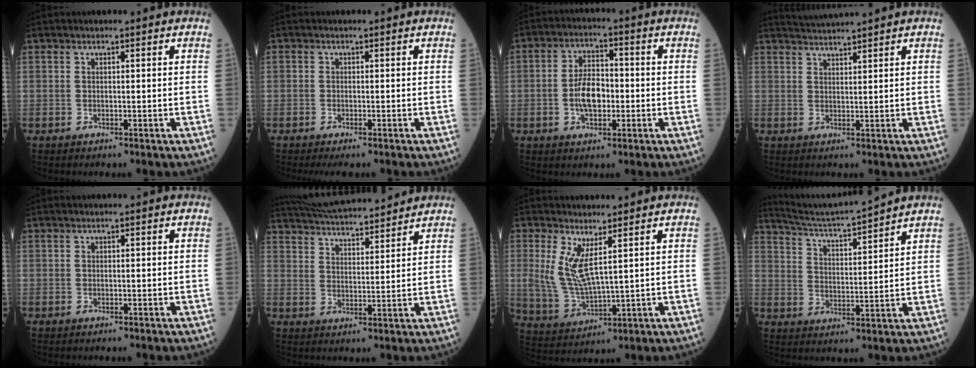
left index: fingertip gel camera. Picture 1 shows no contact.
{"total": 2.5, "force": [-2.1, 0.8, 1.1], "torque": [-0.015, -0.006, -0.029]}
{"total": 6.3, "force": [-1.3, 3.0, 5.5], "torque": [-0.110, 0.011, -0.018]}
{"total": 3.4, "force": [3.2, -1.2, 0.3], "torque": [-0.008, 0.013, 0.068]}
{"total": 0.0}
{"total": 17.8, "force": [16.6, 2.3, 6.0], "torque": [-0.103, 0.030, 0.262]}
{"total": 7.0, "force": [2.4, 1.6, 6.3], "torque": [-0.148, -0.009, 0.066]}
{"total": 11.0, "force": [10.5, -1.8, 2.9], "torque": [-0.064, 0.000, 0.177]}